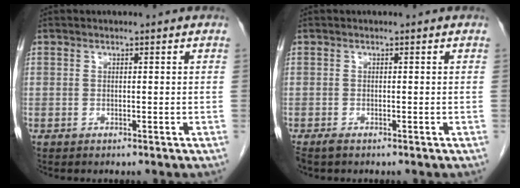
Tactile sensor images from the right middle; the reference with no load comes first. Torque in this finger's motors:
{"motor_torque": [0.26, -0.09, 0.07, 0.02]}